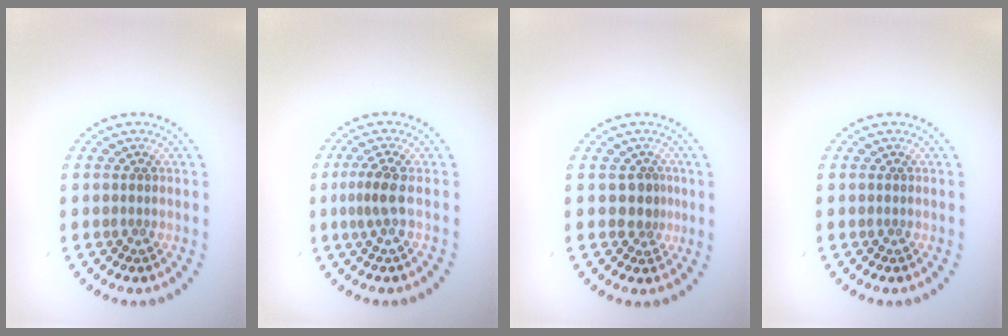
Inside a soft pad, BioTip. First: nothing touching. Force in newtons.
{"total": 1.9, "press": 1.4, "slide": 1.4}
{"total": 2.1, "press": 1.6, "slide": 1.3}
{"total": 0.0}